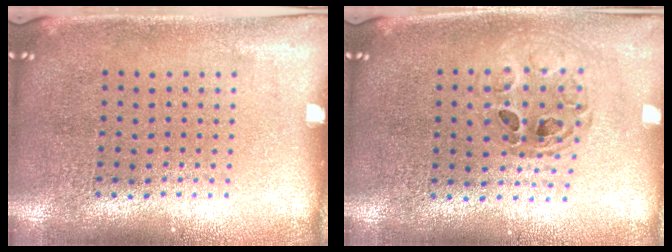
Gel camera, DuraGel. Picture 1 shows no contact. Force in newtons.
{"total": 0.8, "press": 0.8, "slide": 0.1}